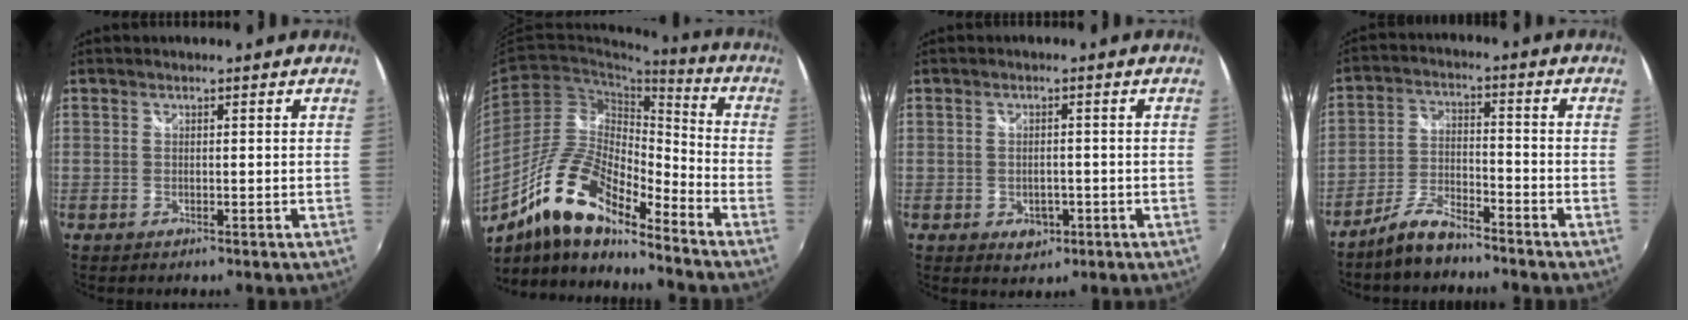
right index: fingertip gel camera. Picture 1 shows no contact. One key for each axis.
{"total": 16.6, "fx": -11.8, "fy": 4.9, "fz": 10.5, "tx": -0.196, "ty": 0.000, "tz": -0.228}
{"total": 4.2, "fx": -1.6, "fy": 3.1, "fz": 2.4, "tx": -0.047, "ty": -0.004, "tz": -0.018}
{"total": 7.1, "fx": -6.0, "fy": 1.7, "fz": 3.2, "tx": -0.075, "ty": 0.006, "tz": -0.114}